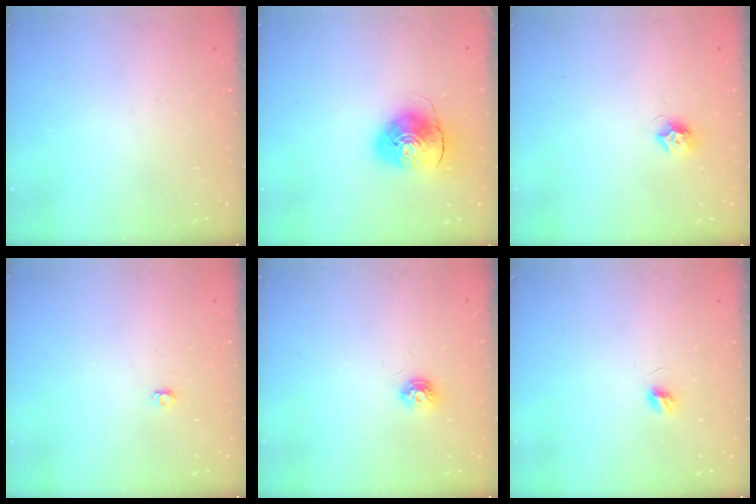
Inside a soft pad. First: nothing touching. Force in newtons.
{"total": 9.9, "press": 9.7, "slide": 1.7}
{"total": 7.3, "press": 7.3, "slide": 0.4}
{"total": 2.9, "press": 2.9, "slide": 0.3}
{"total": 5.8, "press": 5.8, "slide": 0.8}
{"total": 4.6, "press": 4.6, "slide": 0.5}